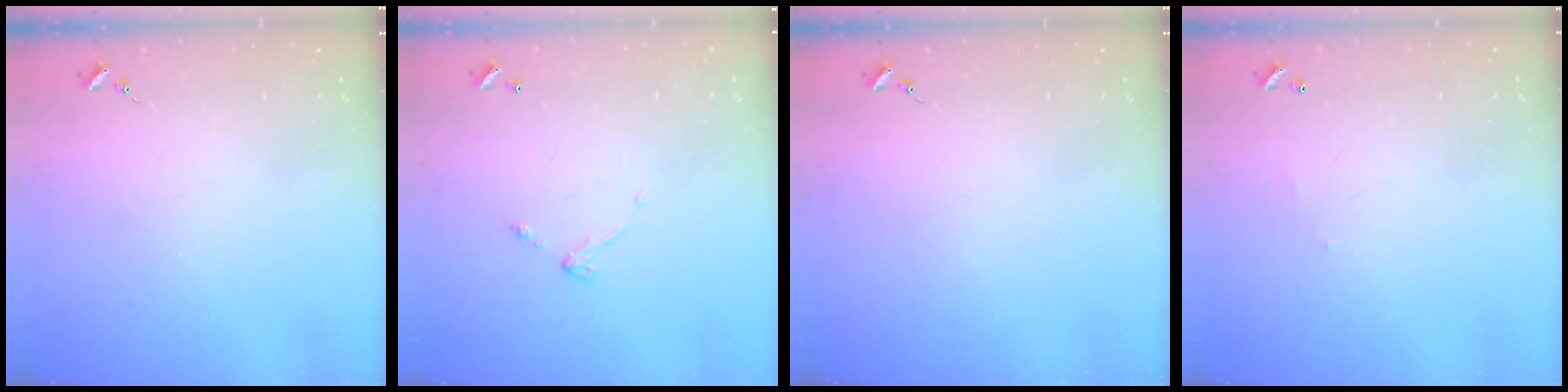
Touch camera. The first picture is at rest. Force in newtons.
{"total": 5.7, "press": 5.7, "slide": 0.5}
{"total": 0.0}
{"total": 3.7, "press": 3.7, "slide": 0.2}